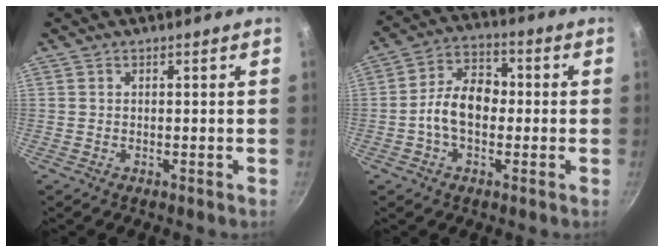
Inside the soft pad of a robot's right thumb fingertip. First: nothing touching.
{"total": 9.9, "force": [-1.0, 6.5, 7.4], "torque": [-0.121, 0.031, -0.029]}